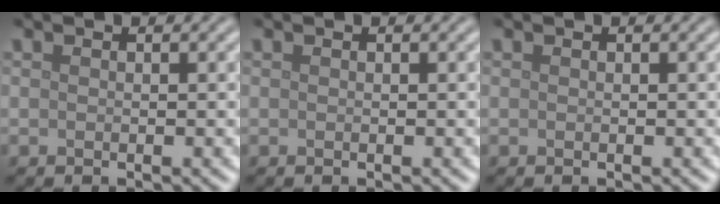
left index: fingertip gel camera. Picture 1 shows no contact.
{"total": 0.0}
{"total": 0.0}